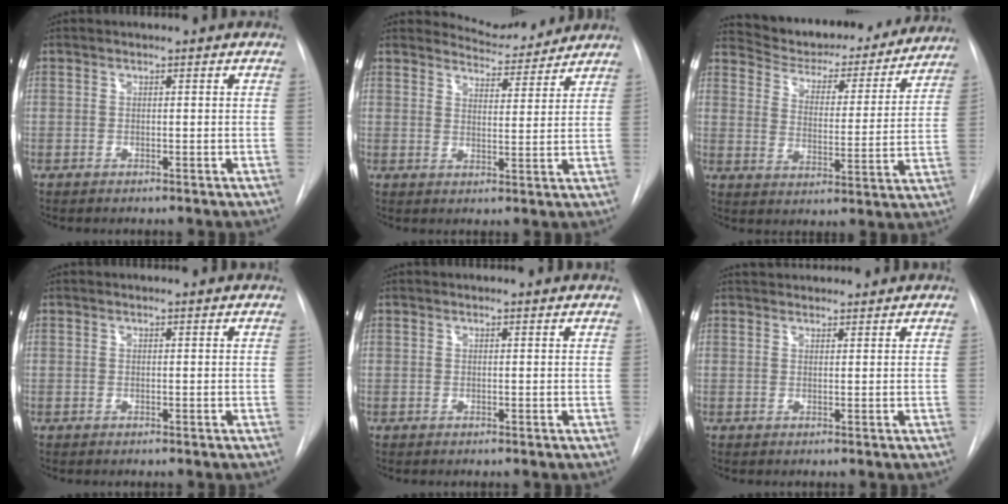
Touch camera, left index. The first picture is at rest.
{"total": 5.1, "force": [5.0, 0.8, -0.6], "torque": [0.006, -0.010, 0.068]}
{"total": 20.7, "force": [19.0, 5.1, 6.3], "torque": [-0.089, -0.021, 0.254]}
{"total": 0.0}
{"total": 1.4, "force": [1.4, 0.2, 0.1], "torque": [-0.009, 0.009, 0.008]}
{"total": 4.6, "force": [4.3, 1.2, 1.2], "torque": [-0.010, 0.031, 0.059]}